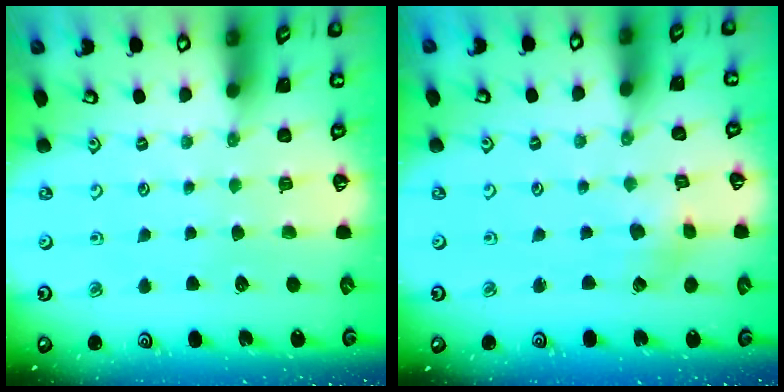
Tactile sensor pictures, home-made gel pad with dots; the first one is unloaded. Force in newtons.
{"total": 2.3, "press": 2.3, "slide": 0.3}